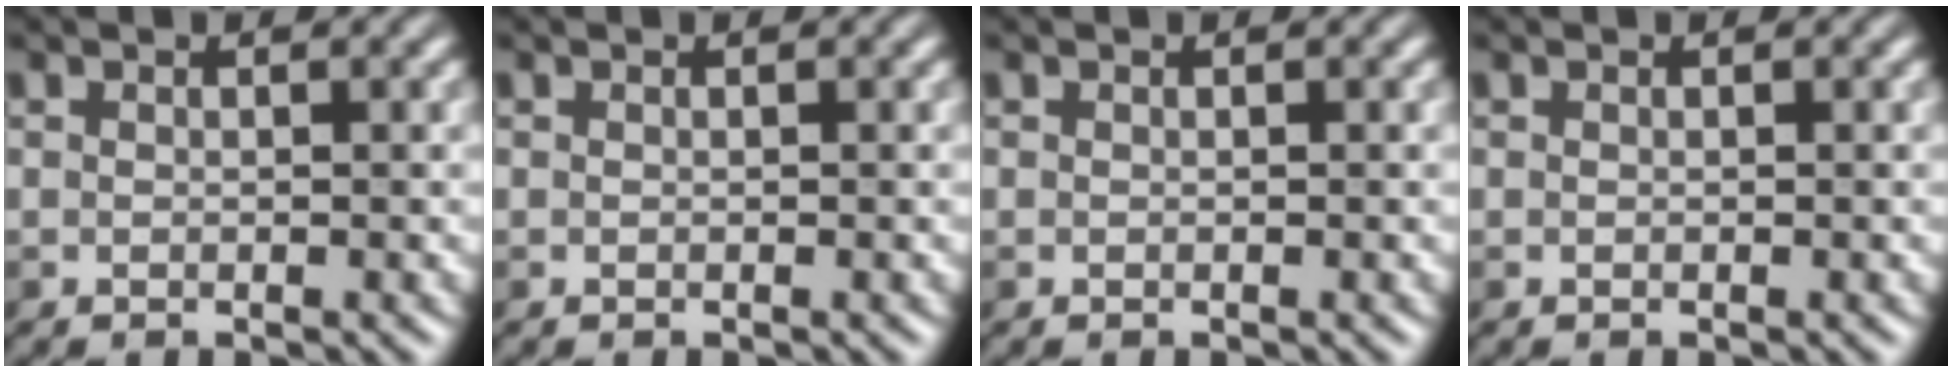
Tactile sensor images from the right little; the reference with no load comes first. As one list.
[{"total": 0.0}, {"total": 0.0}, {"total": 0.0}]